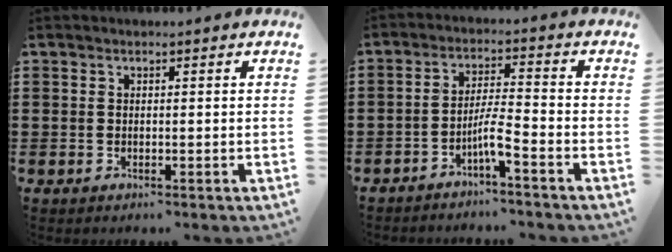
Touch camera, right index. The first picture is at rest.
{"total": 4.7, "force": [-3.1, 0.1, 3.5], "torque": [-0.071, -0.003, -0.062]}